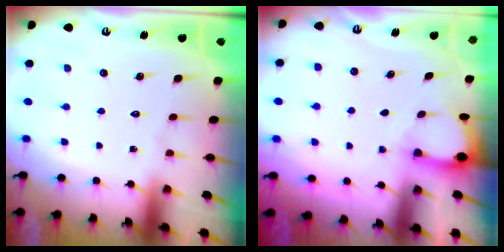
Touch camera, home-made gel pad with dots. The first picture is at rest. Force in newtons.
{"total": 2.8, "press": 2.8, "slide": 0.3}